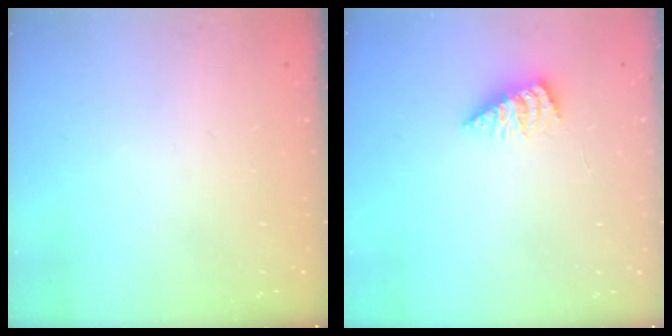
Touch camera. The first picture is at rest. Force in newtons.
{"total": 2.9, "press": 2.9, "slide": 0.3}